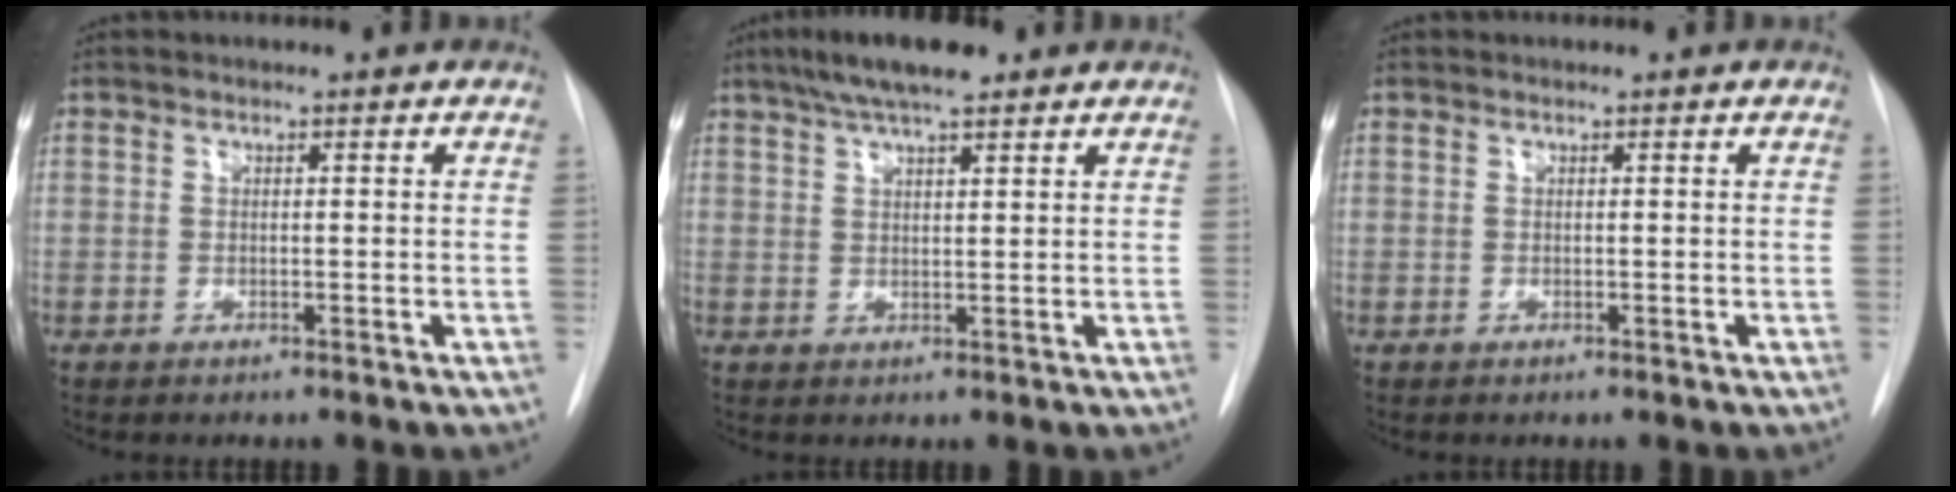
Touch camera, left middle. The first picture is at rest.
{"total": 7.9, "force": [5.8, 1.4, 5.2], "torque": [-0.090, 0.022, 0.096]}
{"total": 0.0}